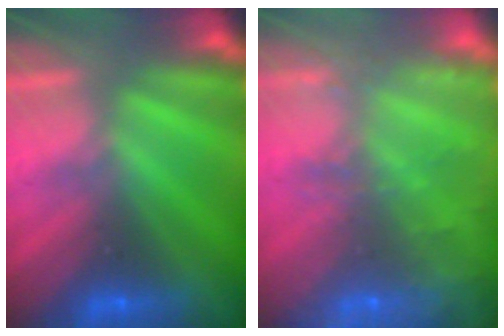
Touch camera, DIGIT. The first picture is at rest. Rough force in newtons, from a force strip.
{"total": 7.1}